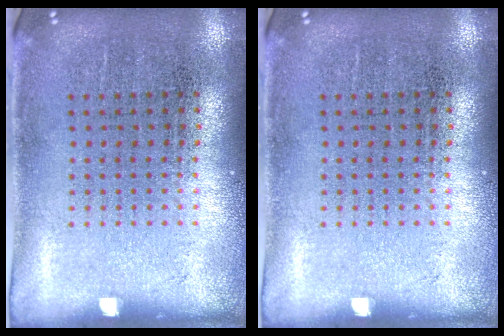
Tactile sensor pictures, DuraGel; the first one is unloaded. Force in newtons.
{"total": 0.0}